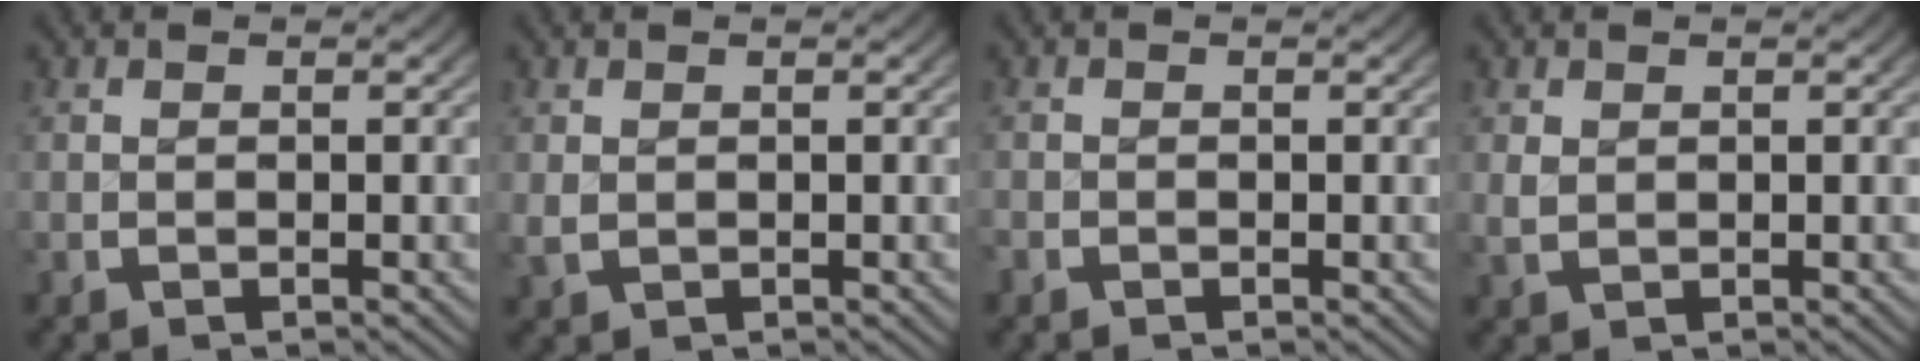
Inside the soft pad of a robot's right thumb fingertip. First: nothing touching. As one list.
[{"total": 0.6, "force": [0.1, 0.6, 0.1], "torque": [-0.007, -0.005, 0.007]}, {"total": 1.0, "force": [-0.7, 0.4, -0.6], "torque": [0.007, -0.012, -0.011]}, {"total": 0.5, "force": [0.3, 0.4, 0.0], "torque": [-0.001, -0.003, 0.013]}]